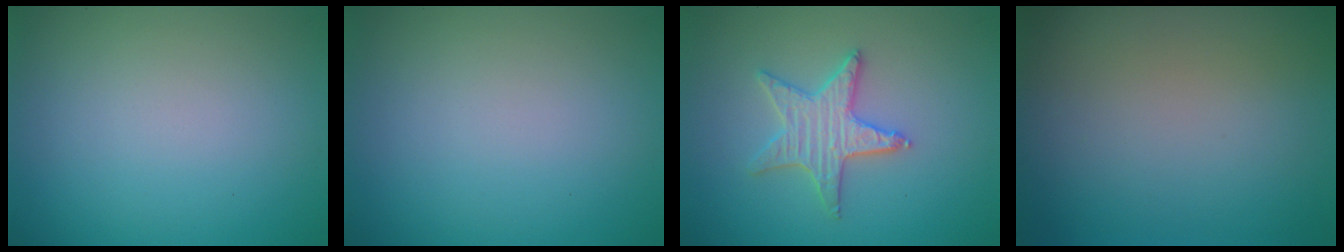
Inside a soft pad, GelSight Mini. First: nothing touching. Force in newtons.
{"total": 0.0}
{"total": 3.2, "press": 3.1, "slide": 0.7}
{"total": 0.0}